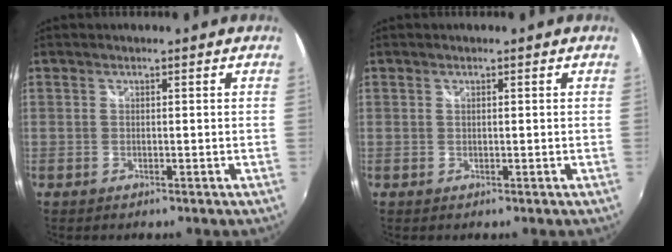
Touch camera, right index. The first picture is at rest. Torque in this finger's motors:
{"motor_torque": [-0.13, 0.13, 0.11, 0.01]}